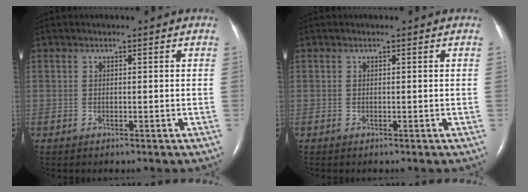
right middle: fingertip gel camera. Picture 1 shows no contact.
{"total": 0.0}